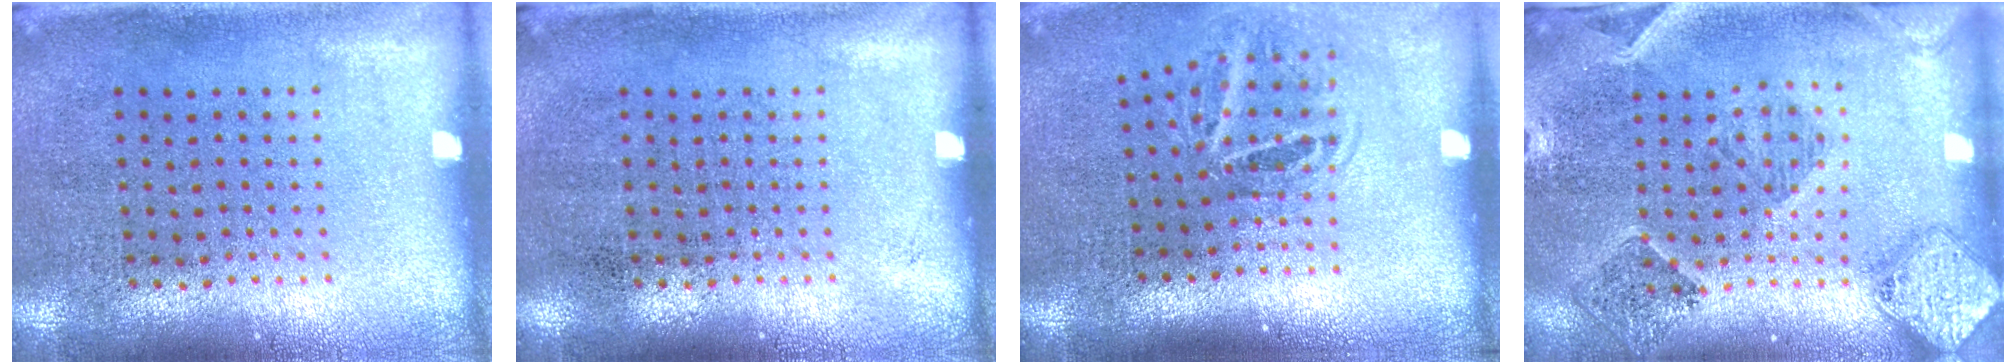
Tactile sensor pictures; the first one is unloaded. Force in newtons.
{"total": 0.0}
{"total": 1.9, "press": 1.2, "slide": 1.5}
{"total": 1.6, "press": 1.6, "slide": 0.3}